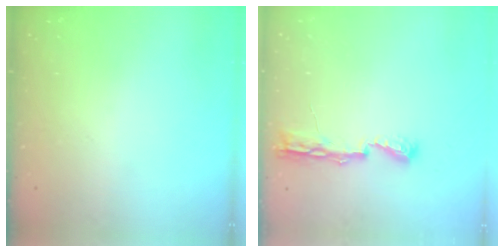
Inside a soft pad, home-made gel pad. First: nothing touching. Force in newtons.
{"total": 7.1, "press": 7.1, "slide": 0.8}